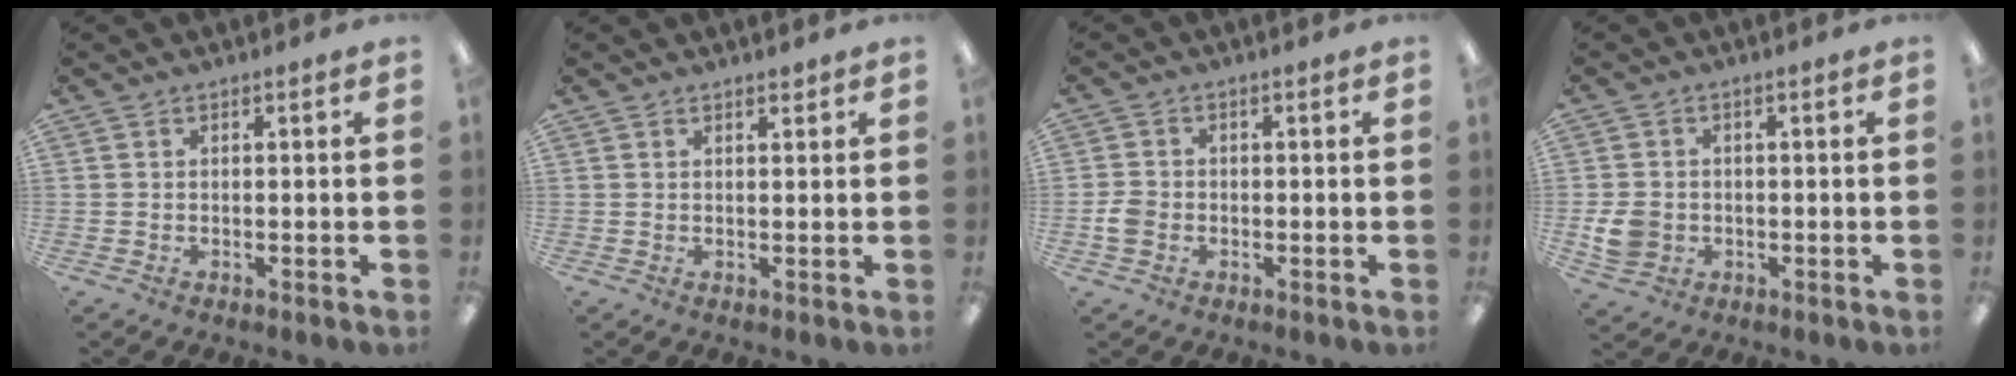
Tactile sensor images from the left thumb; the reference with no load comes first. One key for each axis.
{"total": 1.4, "fx": 1.2, "fy": 0.4, "fz": 0.5, "tx": -0.003, "ty": -0.005, "tz": 0.020}
{"total": 3.3, "fx": -1.0, "fy": 2.6, "fz": 1.6, "tx": -0.034, "ty": 0.004, "tz": -0.021}
{"total": 5.7, "fx": -0.7, "fy": 4.9, "fz": 2.8, "tx": -0.062, "ty": 0.003, "tz": -0.013}